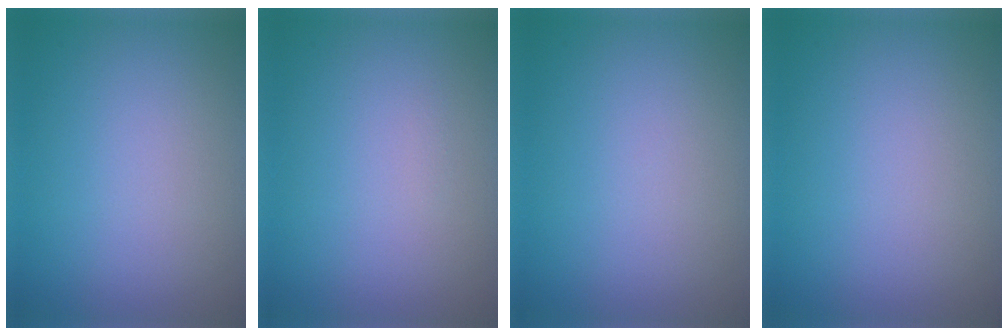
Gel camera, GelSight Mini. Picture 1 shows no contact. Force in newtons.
{"total": 0.0}
{"total": 0.0}
{"total": 0.0}